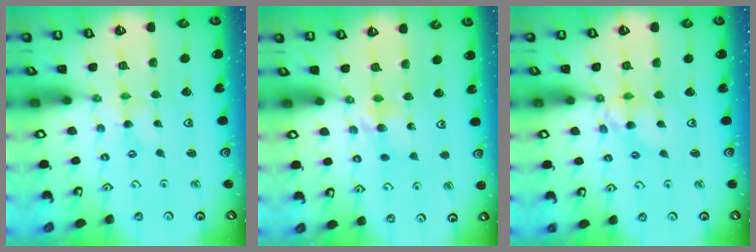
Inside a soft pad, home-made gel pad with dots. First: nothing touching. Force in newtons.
{"total": 6.0, "press": 5.9, "slide": 1.0}
{"total": 7.6, "press": 7.6, "slide": 0.6}